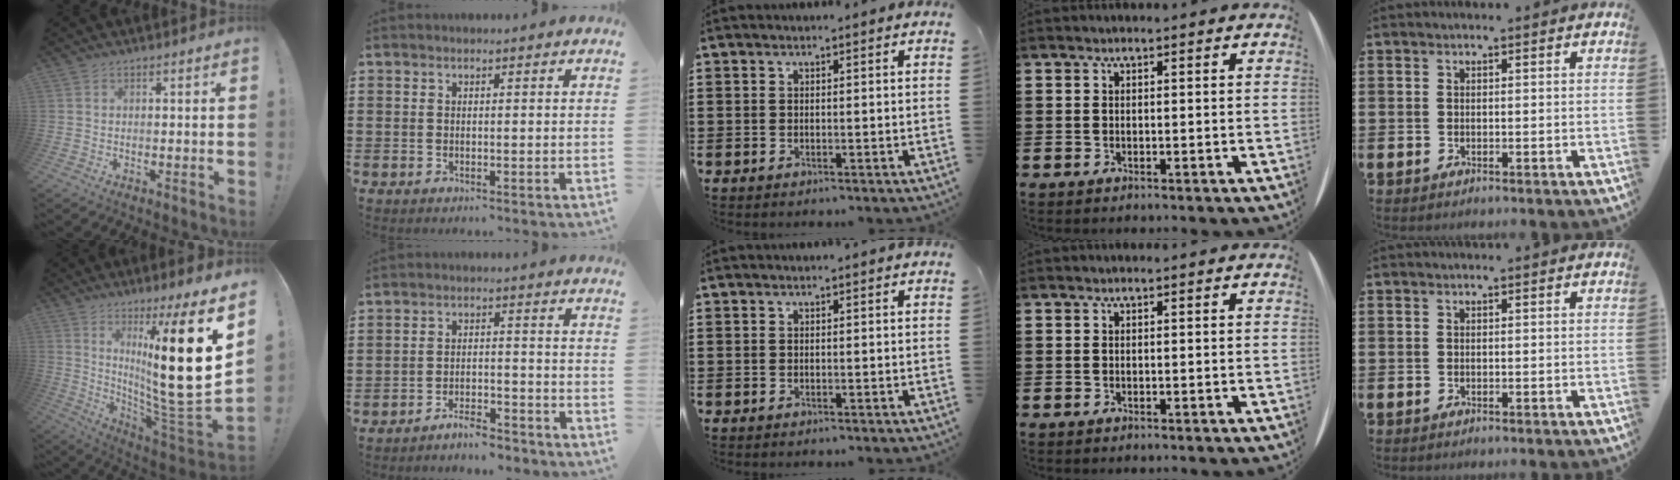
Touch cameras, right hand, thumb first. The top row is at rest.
{"thumb": {"total": 24.8, "force": [5.0, 3.0, 24.1], "torque": [-0.393, -0.054, 0.075]}, "index": {"total": 3.9, "force": [-3.8, 0.5, 0.7], "torque": [-0.015, 0.007, -0.077]}}